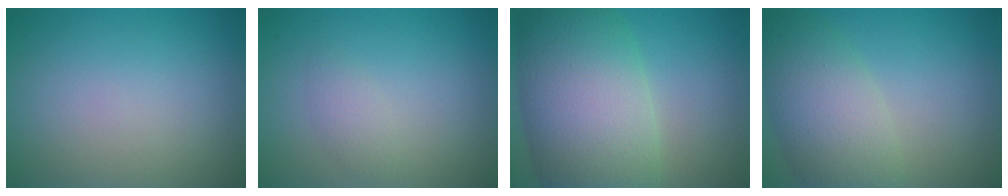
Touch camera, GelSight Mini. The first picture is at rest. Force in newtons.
{"total": 1.3, "press": 1.3, "slide": 0.0}
{"total": 12.4, "press": 12.4, "slide": 0.5}
{"total": 6.3, "press": 6.2, "slide": 0.5}